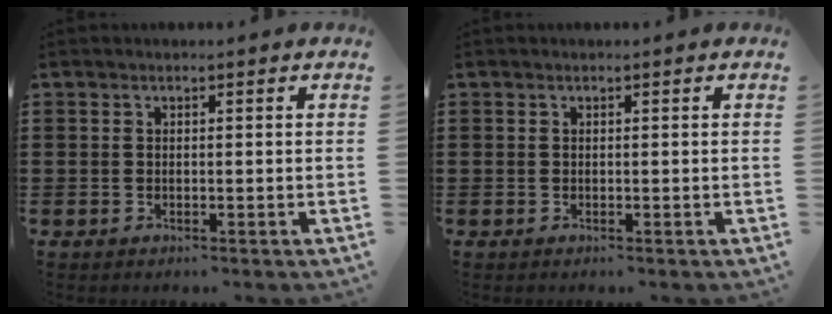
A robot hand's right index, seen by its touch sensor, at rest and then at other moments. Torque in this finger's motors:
{"motor_torque": [0.78, 1.36, 0.00, 0.00]}